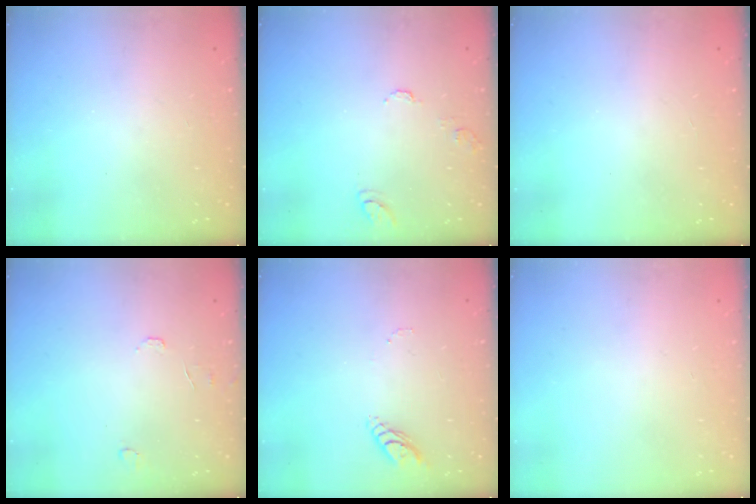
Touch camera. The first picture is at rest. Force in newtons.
{"total": 8.4, "press": 8.3, "slide": 0.6}
{"total": 0.0}
{"total": 6.6, "press": 6.6, "slide": 0.5}
{"total": 4.6, "press": 4.5, "slide": 0.5}
{"total": 0.0}